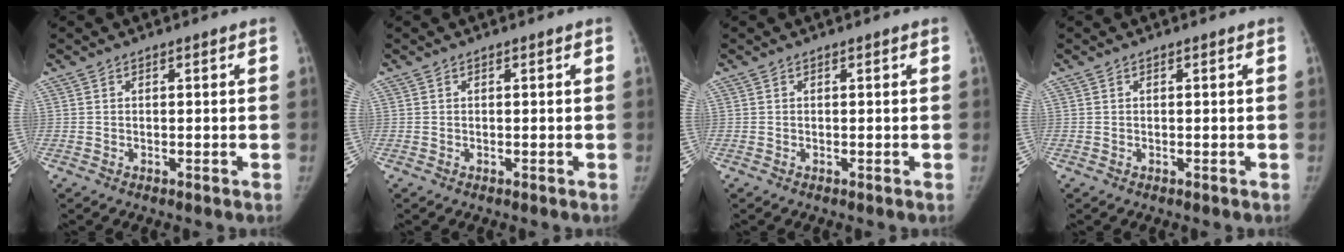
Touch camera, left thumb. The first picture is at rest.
{"total": 0.0}
{"total": 0.0}
{"total": 0.0}